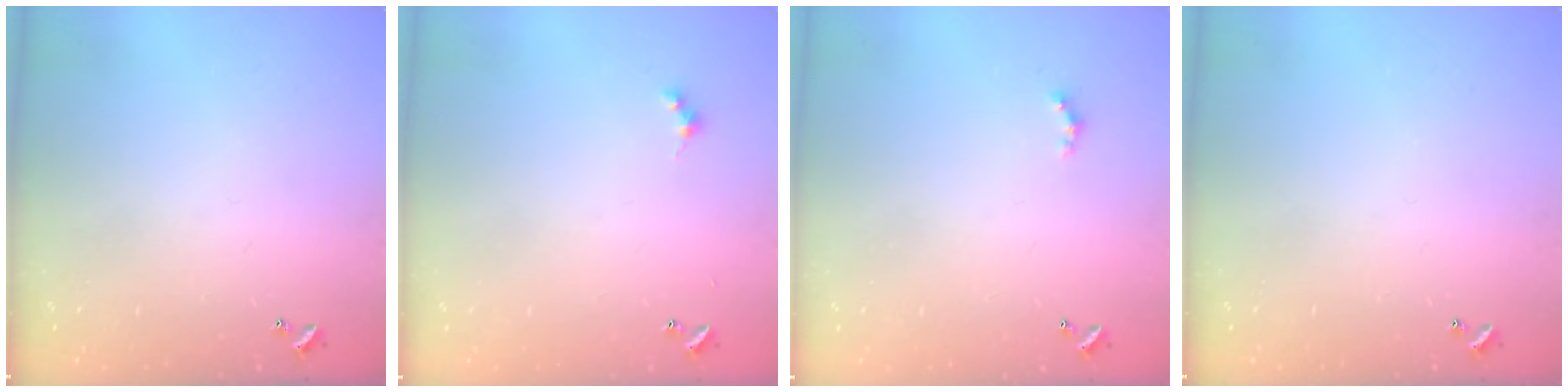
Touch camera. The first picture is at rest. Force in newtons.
{"total": 2.6, "press": 2.6, "slide": 0.5}
{"total": 1.6, "press": 1.6, "slide": 0.4}
{"total": 0.0}